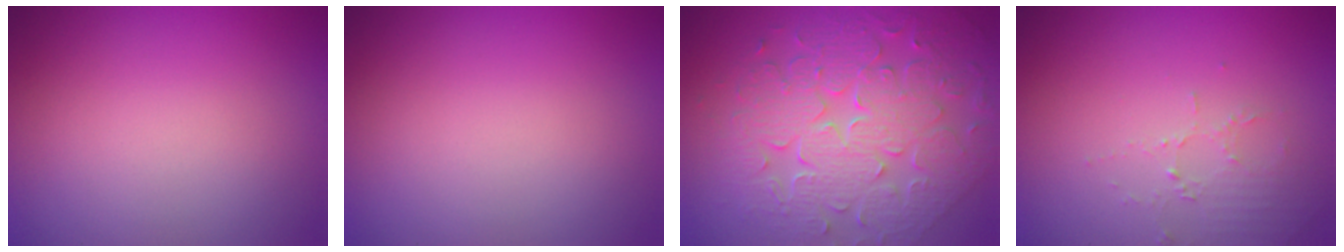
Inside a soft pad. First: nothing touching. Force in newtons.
{"total": 0.0}
{"total": 9.8, "press": 7.0, "slide": 6.8}
{"total": 1.9, "press": 1.8, "slide": 0.4}